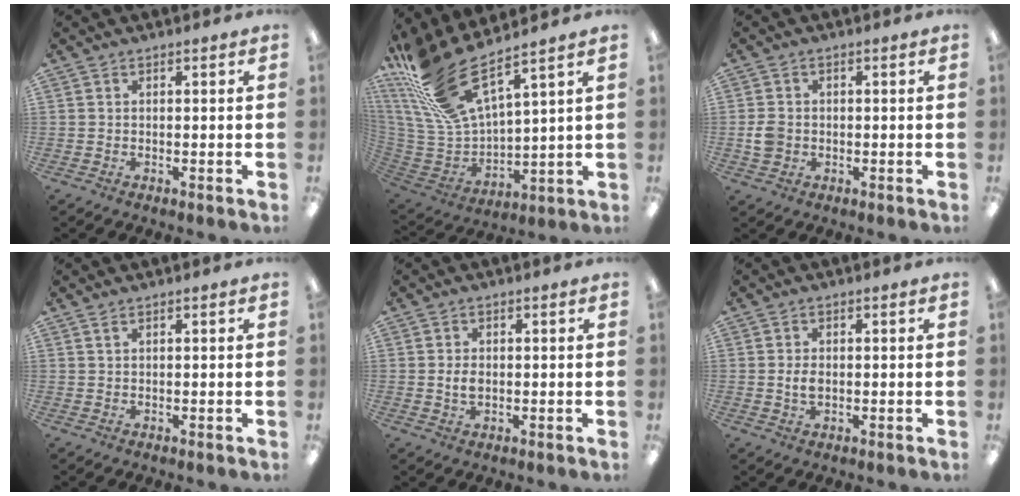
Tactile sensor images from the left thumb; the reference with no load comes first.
{"total": 19.3, "force": [14.7, 5.0, 11.4], "torque": [-0.269, -0.107, 0.262]}
{"total": 3.6, "force": [-0.4, 3.1, 1.9], "torque": [-0.024, 0.004, -0.007]}
{"total": 0.9, "force": [0.5, 0.3, 0.6], "torque": [-0.014, 0.003, 0.009]}
{"total": 2.6, "force": [0.1, 1.7, 2.0], "torque": [-0.040, 0.004, 0.001]}
{"total": 2.7, "force": [0.0, 1.7, 2.1], "torque": [-0.048, 0.001, -0.002]}